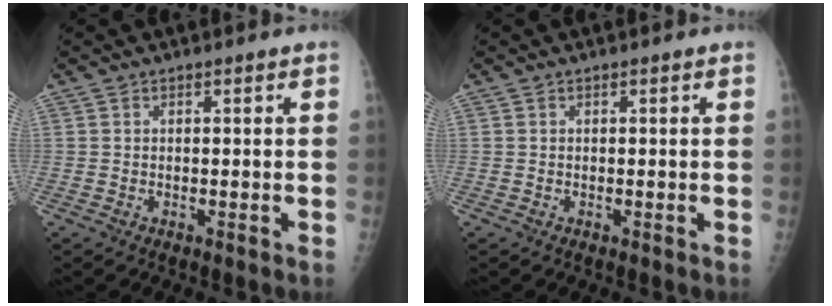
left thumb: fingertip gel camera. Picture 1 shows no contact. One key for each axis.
{"total": 0.0}